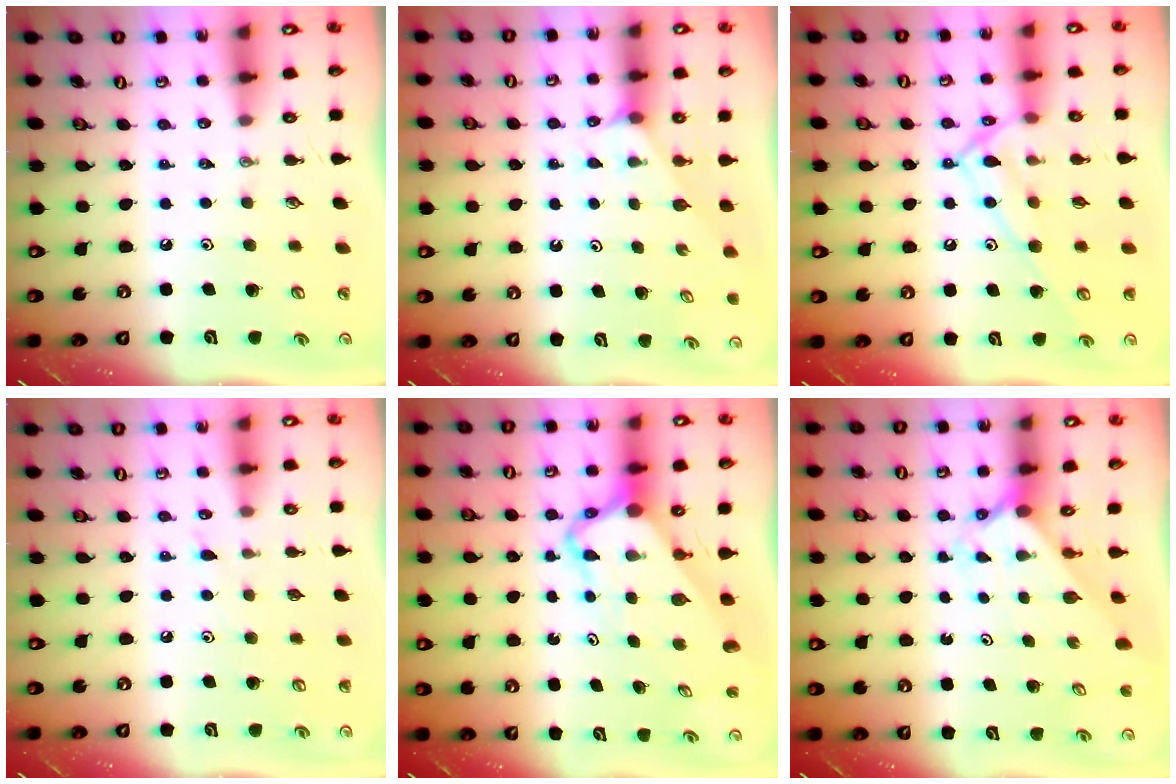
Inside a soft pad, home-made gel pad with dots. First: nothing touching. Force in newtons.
{"total": 2.6, "press": 2.6, "slide": 0.3}
{"total": 15.1, "press": 15.0, "slide": 1.0}
{"total": 5.3, "press": 5.2, "slide": 0.6}
{"total": 6.2, "press": 6.2, "slide": 0.6}
{"total": 1.9, "press": 1.9, "slide": 0.2}